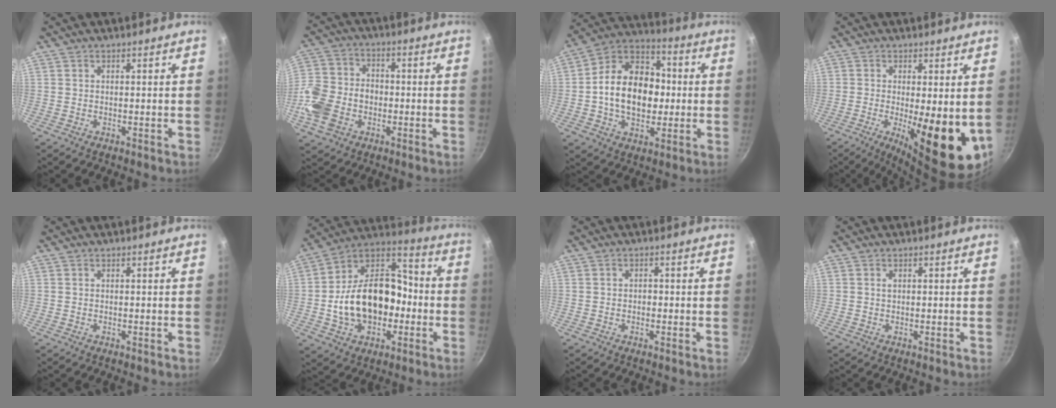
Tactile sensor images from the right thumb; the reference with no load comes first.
{"total": 13.7, "force": [-3.8, 10.5, 8.0], "torque": [-0.152, 0.028, -0.082]}
{"total": 18.3, "force": [-0.7, 13.3, 12.6], "torque": [-0.172, 0.034, -0.024]}
{"total": 14.0, "force": [-1.7, 4.2, 13.2], "torque": [-0.168, -0.020, -0.014]}
{"total": 0.0}
{"total": 21.6, "force": [-3.5, 15.2, 14.9], "torque": [-0.227, 0.065, -0.059]}
{"total": 1.1, "force": [-0.3, 0.9, 0.6], "torque": [-0.008, 0.004, -0.006]}
{"total": 0.8, "force": [0.2, 0.6, 0.6], "torque": [-0.008, 0.002, 0.005]}